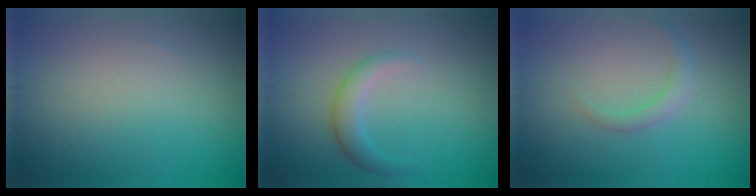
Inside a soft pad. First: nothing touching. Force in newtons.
{"total": 2.3, "press": 2.3, "slide": 0.1}
{"total": 1.6, "press": 1.6, "slide": 0.1}